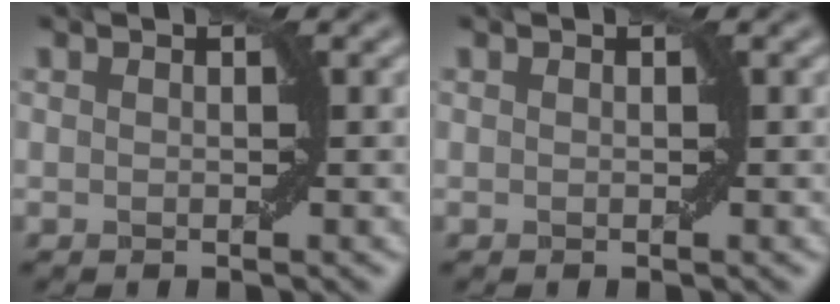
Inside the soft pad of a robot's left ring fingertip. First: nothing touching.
{"total": 0.0}